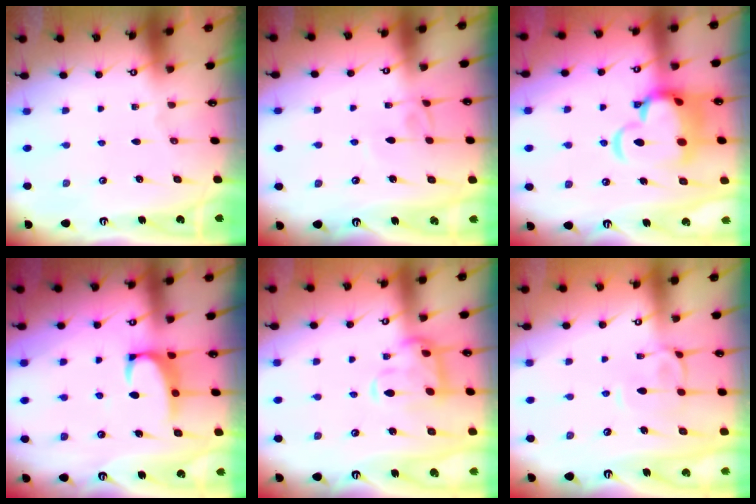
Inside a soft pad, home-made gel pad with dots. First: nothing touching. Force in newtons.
{"total": 4.8, "press": 4.8, "slide": 0.1}
{"total": 10.8, "press": 10.6, "slide": 2.0}
{"total": 2.4, "press": 2.3, "slide": 0.8}
{"total": 3.7, "press": 3.6, "slide": 0.9}
{"total": 2.5, "press": 2.2, "slide": 1.0}